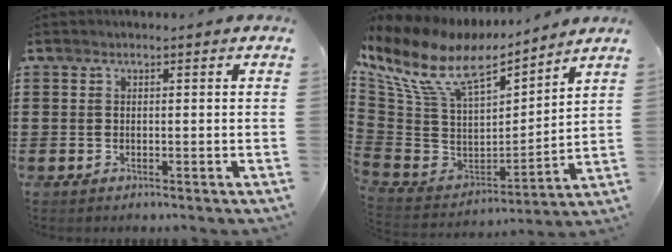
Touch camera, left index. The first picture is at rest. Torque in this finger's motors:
{"motor_torque": [2.14, 0.00, 0.07, -0.08]}